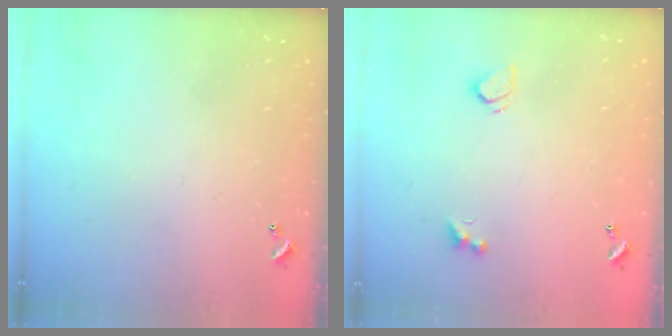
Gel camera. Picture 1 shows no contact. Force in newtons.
{"total": 2.7, "press": 2.5, "slide": 1.1}